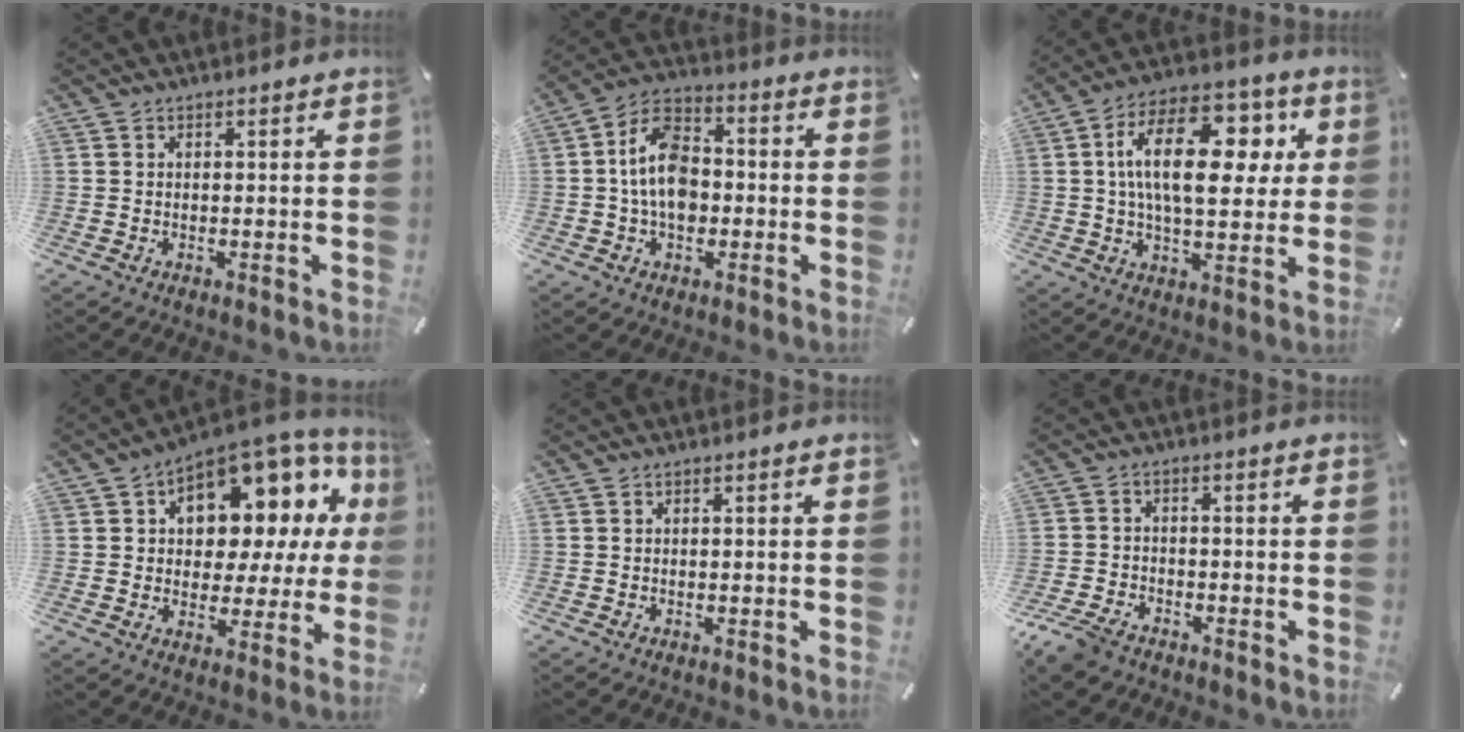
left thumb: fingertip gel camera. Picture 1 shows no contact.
{"total": 11.7, "force": [-1.0, 8.1, 8.3], "torque": [-0.163, 0.015, -0.021]}
{"total": 20.3, "force": [5.1, 10.9, 16.3], "torque": [-0.281, -0.001, 0.078]}
{"total": 12.7, "force": [6.5, 8.4, 7.1], "torque": [-0.095, -0.064, 0.113]}
{"total": 0.0}
{"total": 5.5, "force": [-4.2, 2.7, 2.3], "torque": [-0.064, 0.012, -0.084]}